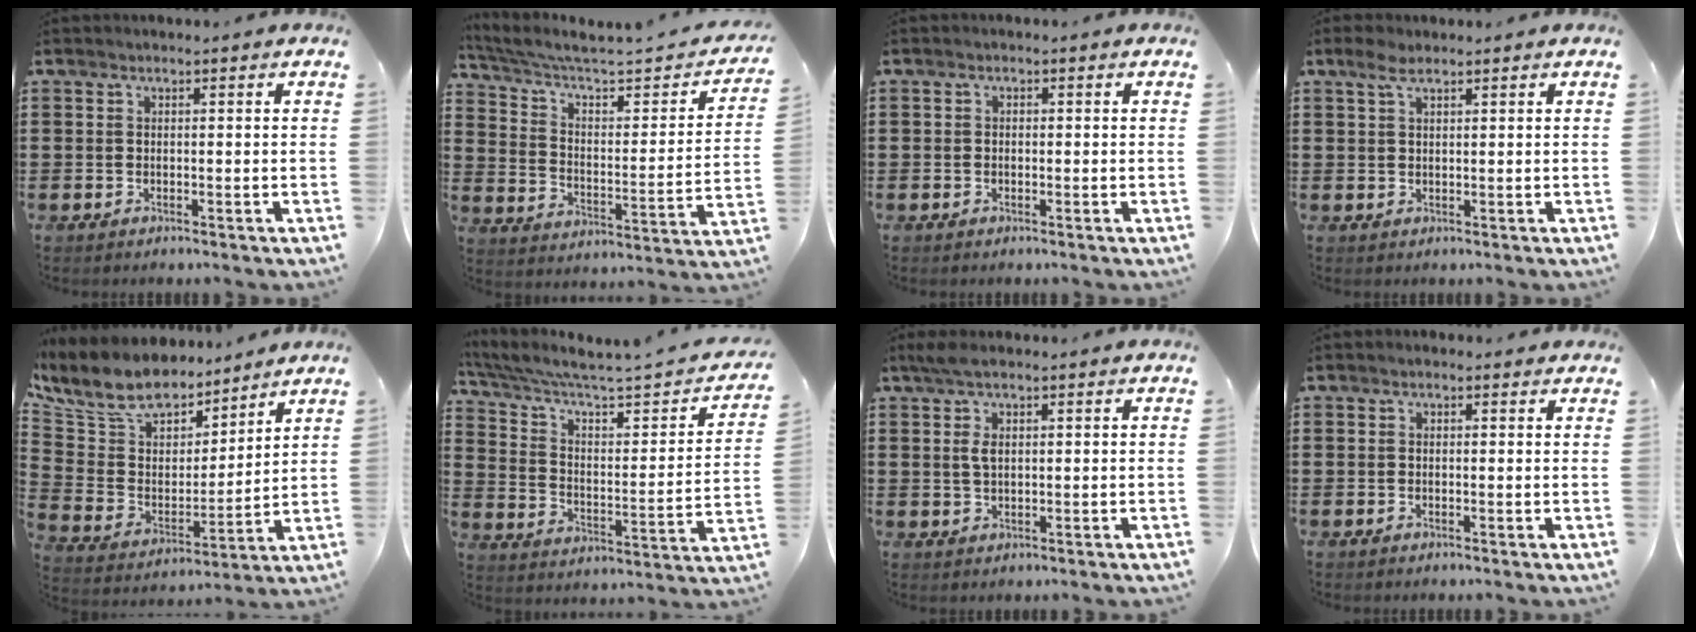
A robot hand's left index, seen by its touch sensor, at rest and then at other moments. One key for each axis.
{"total": 4.4, "fx": 3.1, "fy": 1.3, "fz": 2.8, "tx": -0.073, "ty": -0.029, "tz": 0.043}
{"total": 0.7, "fx": -0.3, "fy": 0.5, "fz": 0.4, "tx": -0.009, "ty": 0.002, "tz": -0.006}
{"total": 2.8, "fx": 1.7, "fy": 1.5, "fz": 1.6, "tx": -0.037, "ty": 0.008, "tz": 0.031}
{"total": 10.1, "fx": 8.8, "fy": 4.1, "fz": 2.8, "tx": -0.104, "ty": -0.051, "tz": 0.159}
{"total": 4.6, "fx": 3.3, "fy": 0.9, "fz": 3.1, "tx": -0.078, "ty": -0.034, "tz": 0.048}
{"total": 3.2, "fx": 1.4, "fy": 1.2, "fz": 2.7, "tx": -0.057, "ty": 0.007, "tz": 0.023}
{"total": 0.6, "fx": 0.3, "fy": 0.4, "fz": 0.4, "tx": -0.008, "ty": 0.005, "tz": 0.004}